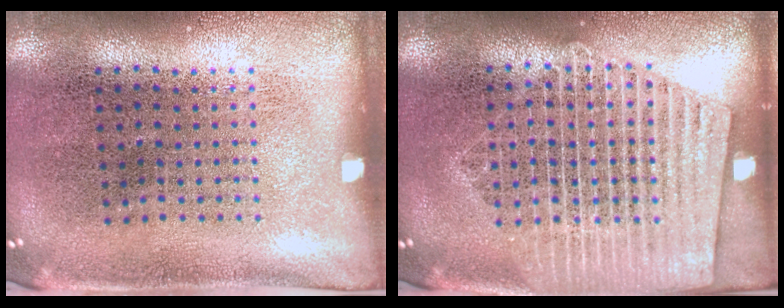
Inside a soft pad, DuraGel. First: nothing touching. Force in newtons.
{"total": 2.0, "press": 2.0, "slide": 0.2}